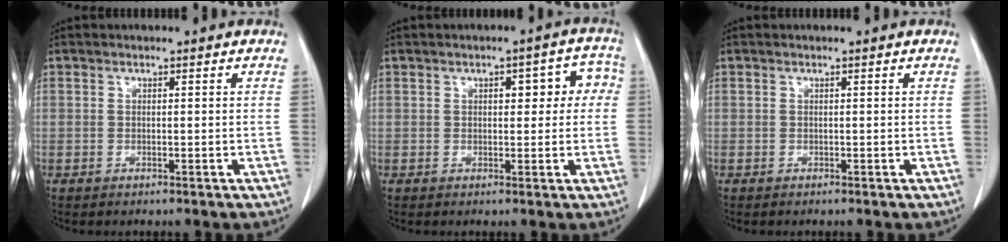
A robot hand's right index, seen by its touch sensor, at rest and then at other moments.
{"total": 5.7, "force": [1.2, 2.8, 4.9], "torque": [-0.044, 0.032, 0.011]}
{"total": 0.0}